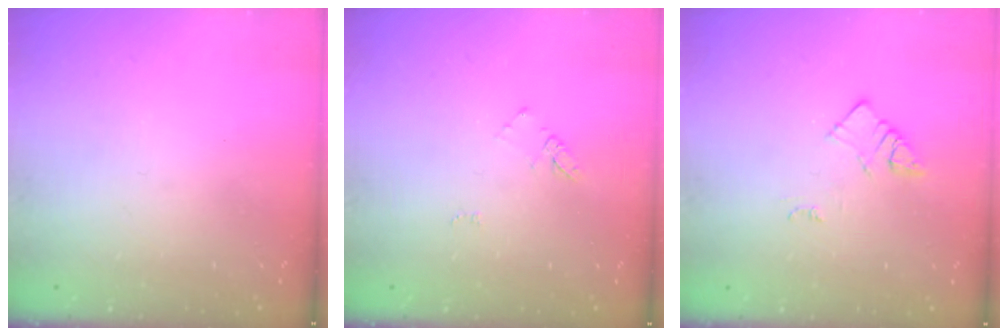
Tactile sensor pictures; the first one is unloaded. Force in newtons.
{"total": 4.3, "press": 4.3, "slide": 0.5}
{"total": 3.0, "press": 3.0, "slide": 0.4}